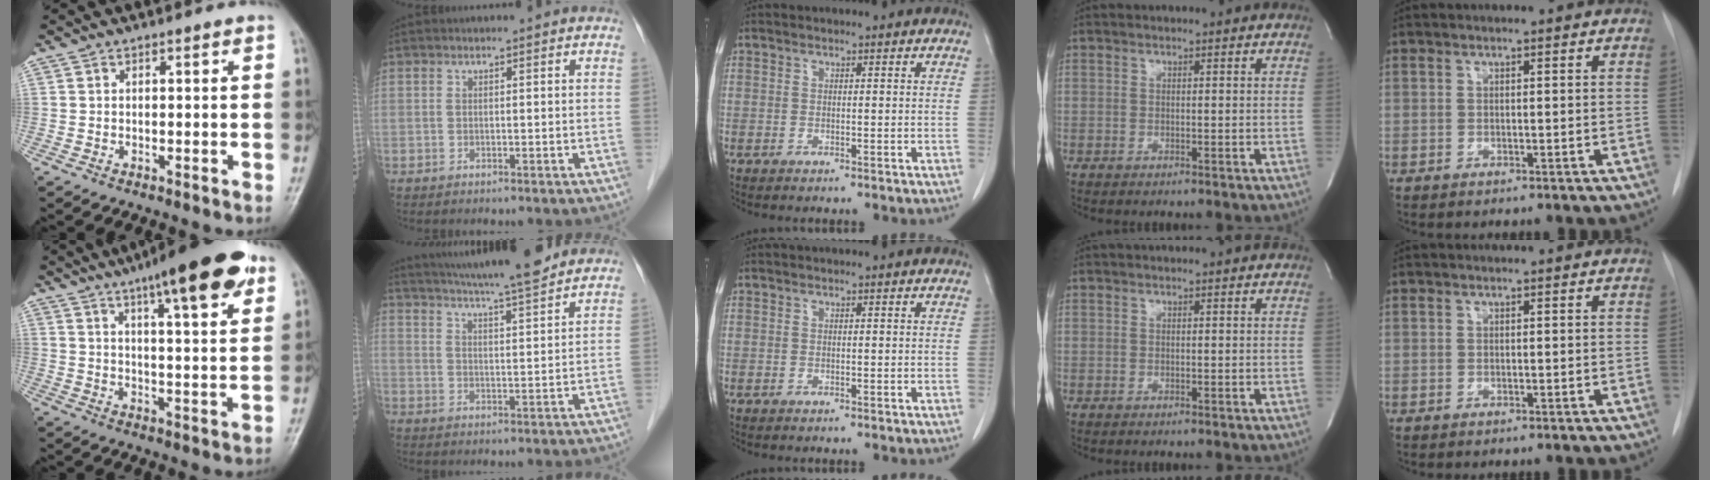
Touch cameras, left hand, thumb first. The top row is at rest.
{"thumb": {"total": 17.2, "force": [10.1, 4.0, 13.4], "torque": [-0.169, -0.031, 0.145]}, "index": {"total": 14.3, "force": [12.7, 0.2, 6.6], "torque": [-0.117, 0.010, 0.188]}}